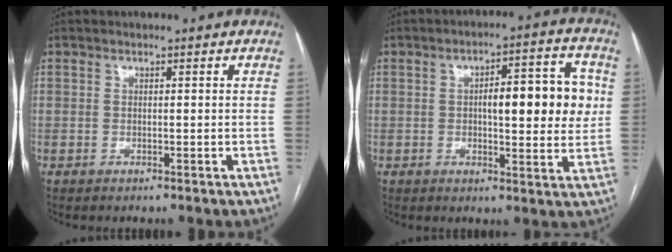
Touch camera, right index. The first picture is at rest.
{"total": 11.7, "force": [1.3, 3.3, 11.1], "torque": [-0.147, 0.024, 0.017]}